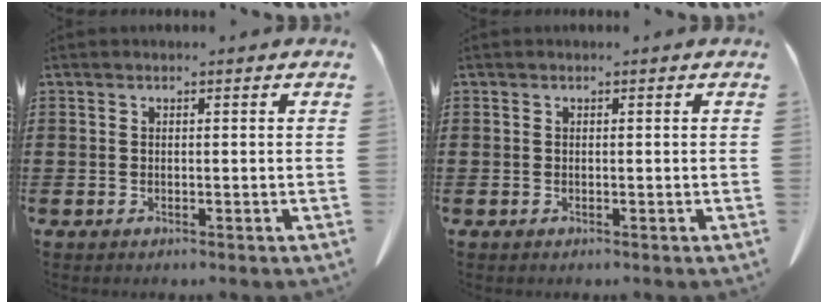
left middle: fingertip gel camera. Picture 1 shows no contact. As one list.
[{"total": 0.0}]